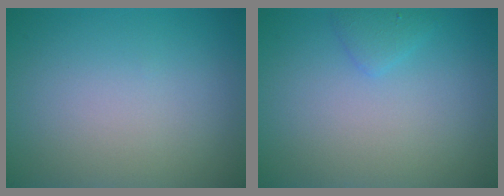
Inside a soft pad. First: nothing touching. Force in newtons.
{"total": 1.2, "press": 1.2, "slide": 0.1}